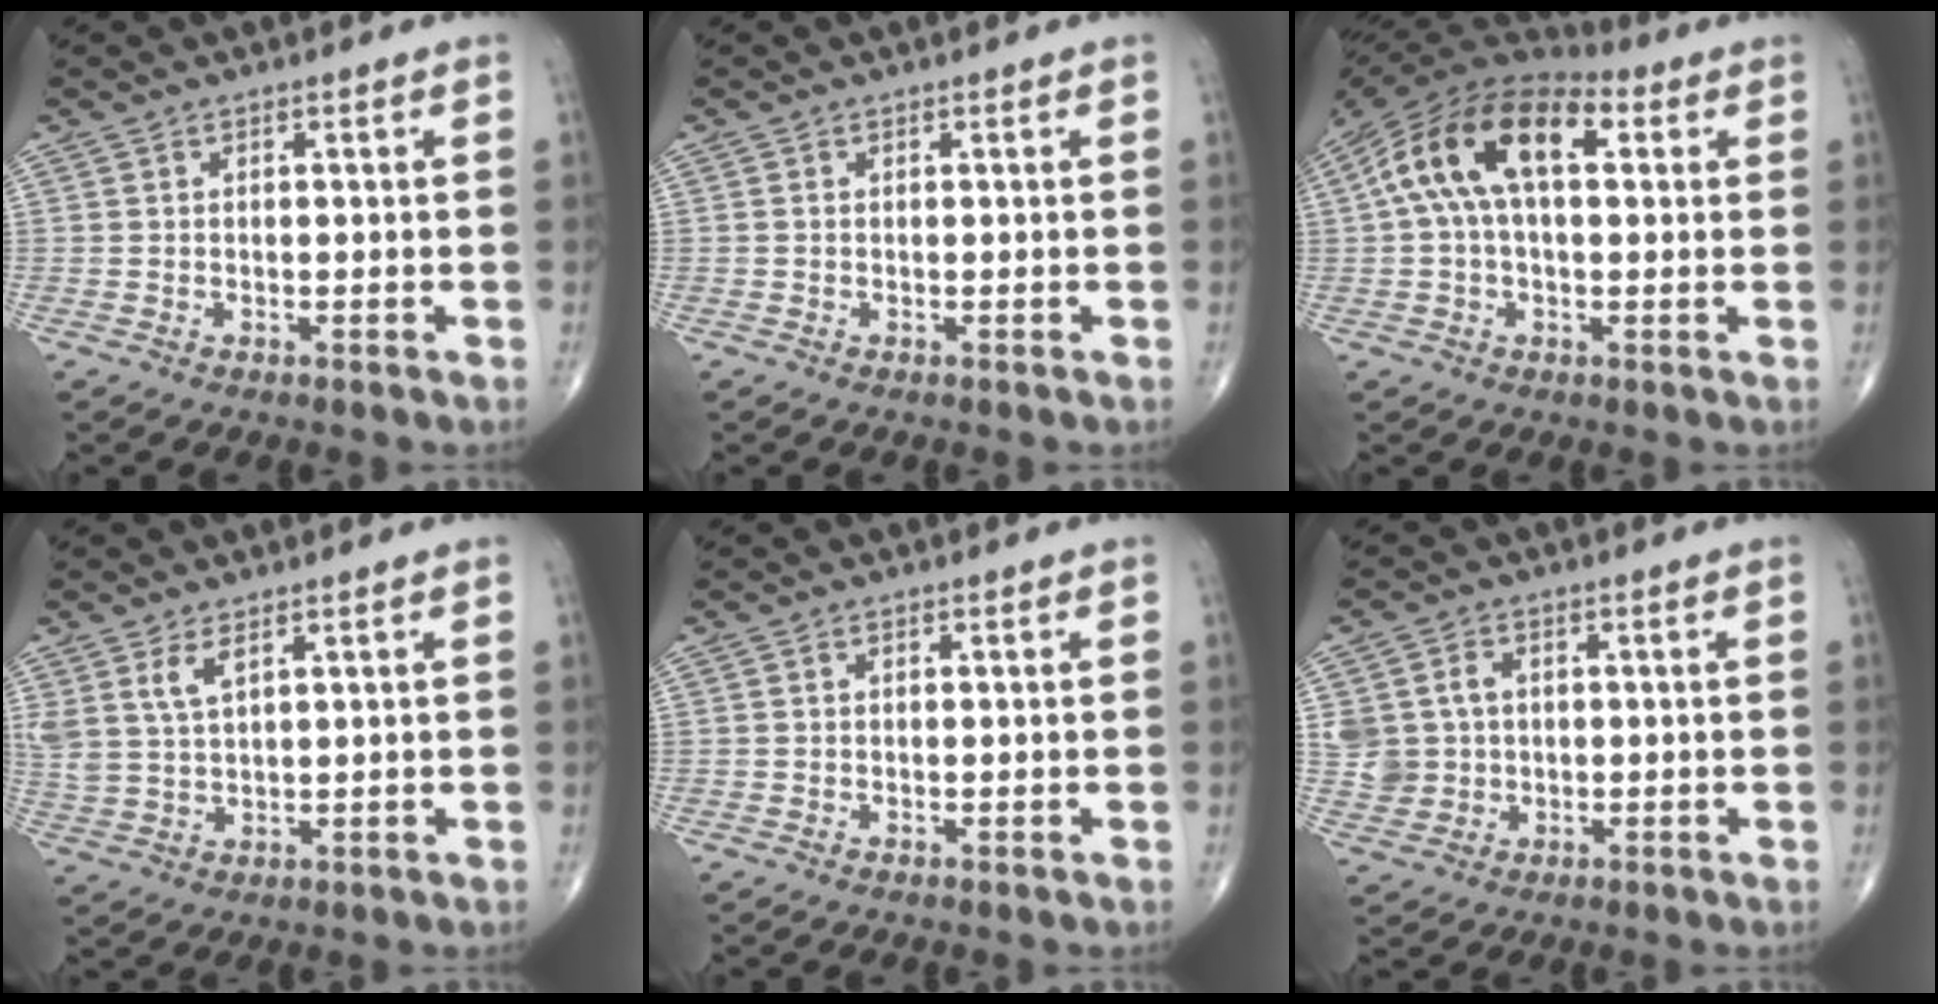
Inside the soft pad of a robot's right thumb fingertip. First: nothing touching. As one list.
[{"total": 0.0}, {"total": 17.1, "force": [4.0, 9.1, 13.9], "torque": [-0.253, 0.041, 0.059]}, {"total": 5.1, "force": [2.8, 2.2, 3.7], "torque": [-0.081, -0.009, 0.066]}, {"total": 0.0}, {"total": 6.4, "force": [0.7, 5.8, 2.8], "torque": [-0.033, 0.003, 0.018]}]